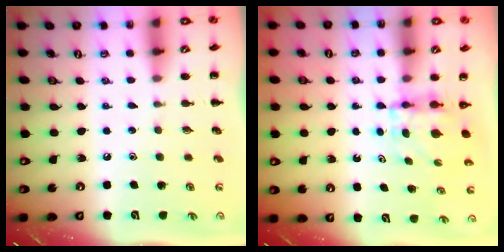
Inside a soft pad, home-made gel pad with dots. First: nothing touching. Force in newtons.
{"total": 3.9, "press": 3.9, "slide": 0.3}